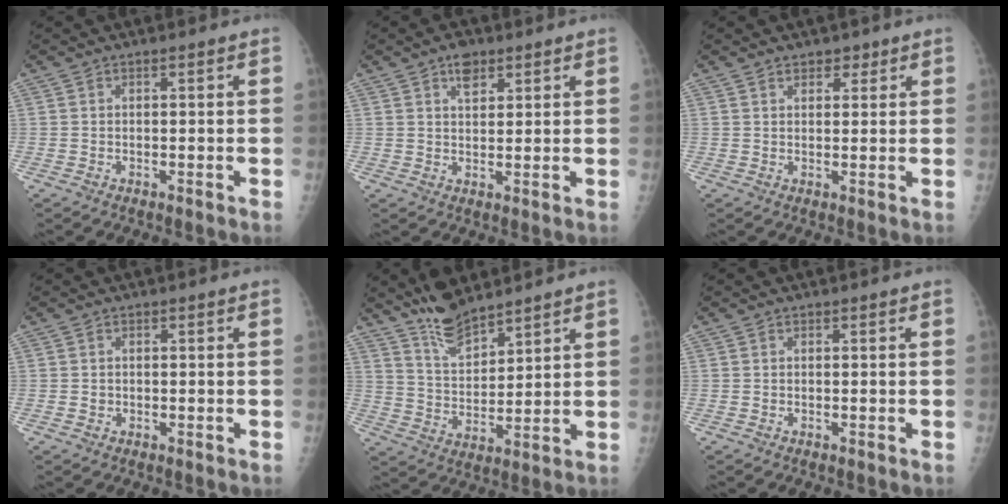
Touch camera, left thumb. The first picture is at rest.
{"total": 3.9, "force": [2.4, 2.2, 2.2], "torque": [-0.020, -0.011, 0.038]}
{"total": 2.5, "force": [1.7, 1.5, 1.0], "torque": [0.006, -0.009, 0.024]}
{"total": 0.9, "force": [-0.2, 0.8, 0.3], "torque": [-0.001, 0.002, -0.001]}
{"total": 8.9, "force": [7.7, 2.5, 3.6], "torque": [-0.052, -0.051, 0.156]}
{"total": 0.0}